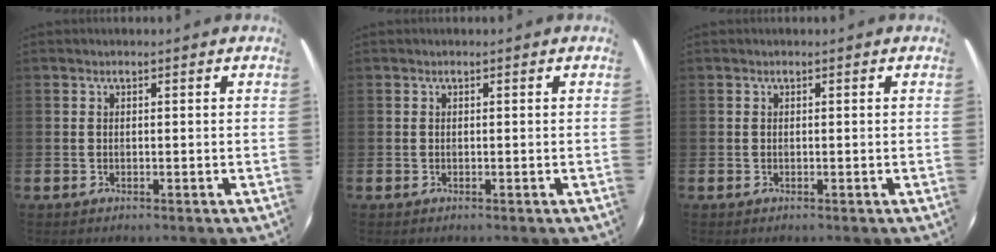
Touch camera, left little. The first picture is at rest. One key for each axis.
{"total": 0.0}
{"total": 0.0}